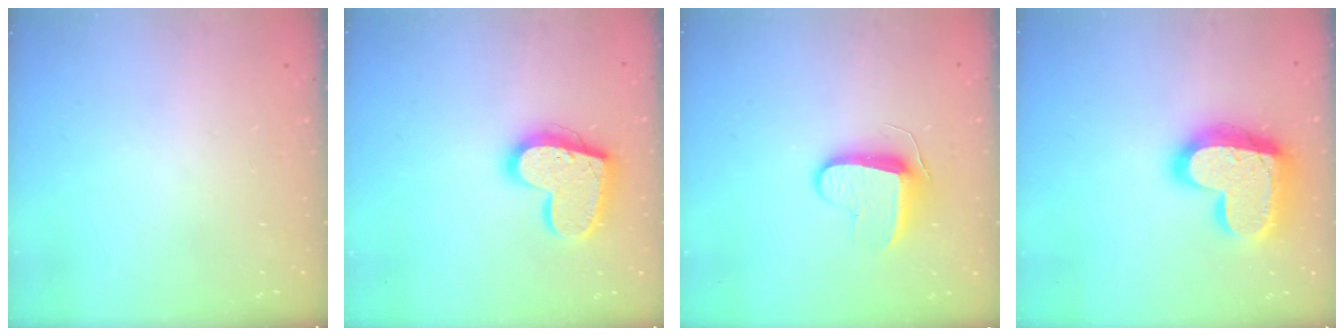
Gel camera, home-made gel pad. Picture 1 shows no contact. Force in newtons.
{"total": 18.0, "press": 17.9, "slide": 1.4}
{"total": 8.8, "press": 8.7, "slide": 0.5}
{"total": 22.4, "press": 22.4, "slide": 1.4}